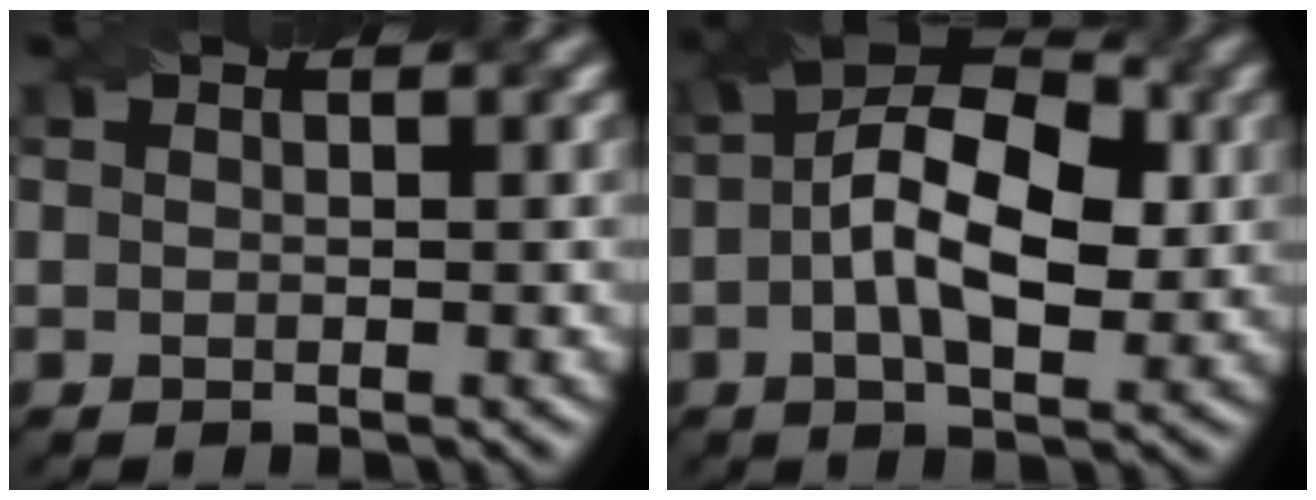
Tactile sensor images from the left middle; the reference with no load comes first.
{"total": 8.6, "force": [-0.2, 4.7, 7.2], "torque": [-0.112, 0.019, 0.003]}